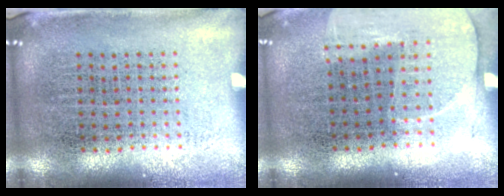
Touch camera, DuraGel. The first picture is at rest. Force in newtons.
{"total": 1.3, "press": 1.3, "slide": 0.4}